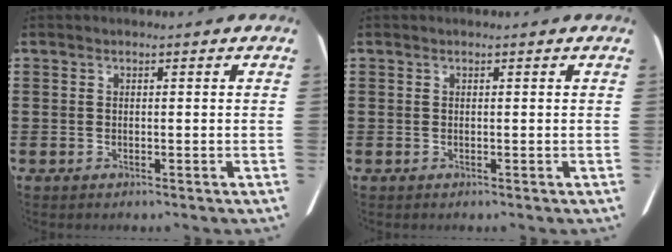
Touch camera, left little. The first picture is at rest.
{"total": 0.0}